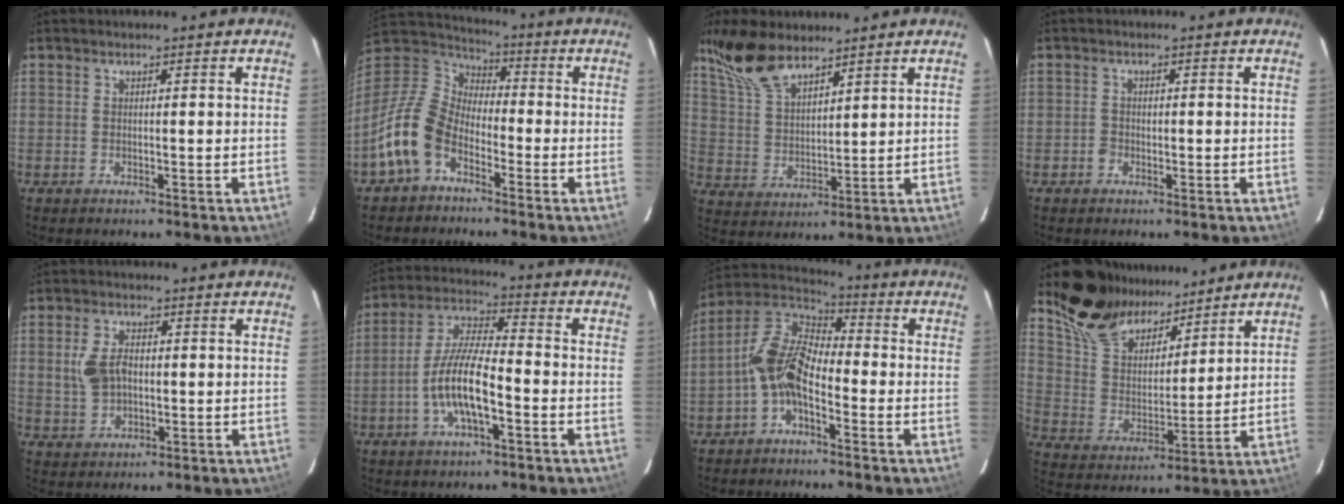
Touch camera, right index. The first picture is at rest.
{"total": 13.0, "force": [-6.6, 8.3, 7.5], "torque": [-0.165, 0.011, -0.138]}
{"total": 10.8, "force": [8.4, 4.1, 5.5], "torque": [-0.117, 0.021, 0.173]}
{"total": 1.3, "force": [-0.7, 1.1, 0.2], "torque": [-0.004, 0.002, -0.012]}
{"total": 6.1, "force": [0.4, 4.1, 4.5], "torque": [-0.097, 0.006, 0.015]}
{"total": 11.3, "force": [-4.1, 3.3, 10.0], "torque": [-0.208, 0.004, -0.078]}
{"total": 9.8, "force": [-3.7, 5.1, 7.4], "torque": [-0.158, 0.020, -0.080]}
{"total": 18.1, "force": [13.7, 8.9, 7.8], "torque": [-0.171, 0.026, 0.261]}